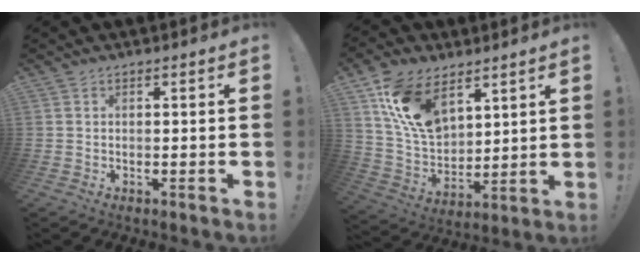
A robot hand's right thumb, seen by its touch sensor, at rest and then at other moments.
{"total": 16.6, "force": [9.0, 10.2, 9.5], "torque": [-0.189, -0.045, 0.171]}